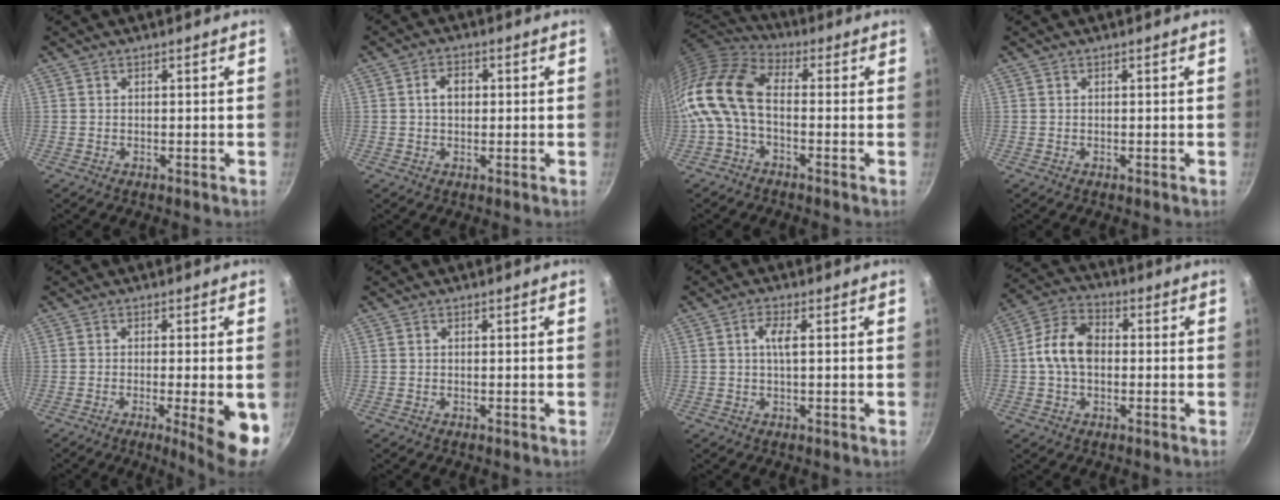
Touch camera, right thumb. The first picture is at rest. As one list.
[{"total": 3.9, "force": [0.4, 2.8, 2.6], "torque": [-0.028, 0.010, 0.004]}, {"total": 14.3, "force": [-2.3, 8.3, 11.4], "torque": [-0.231, 0.032, -0.066]}, {"total": 0.0}, {"total": 10.0, "force": [-2.7, 1.7, 9.5], "torque": [-0.122, -0.002, -0.032]}, {"total": 0.0}, {"total": 3.1, "force": [0.4, 0.7, 3.0], "torque": [-0.066, 0.005, 0.006]}, {"total": 10.1, "force": [-0.2, 7.0, 7.2], "torque": [-0.116, 0.028, -0.020]}]